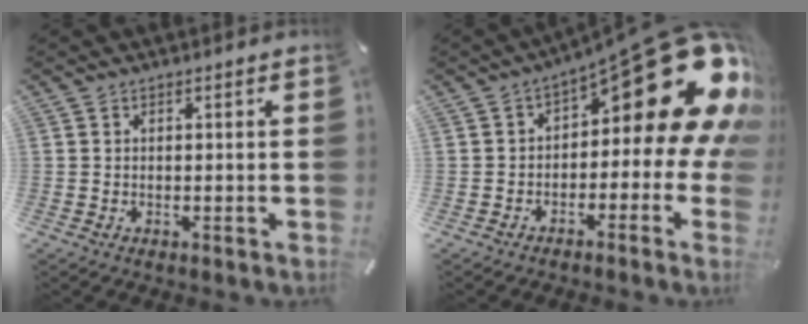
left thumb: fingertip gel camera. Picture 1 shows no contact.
{"total": 21.8, "force": [9.1, 8.5, 17.8], "torque": [-0.226, -0.064, 0.155]}